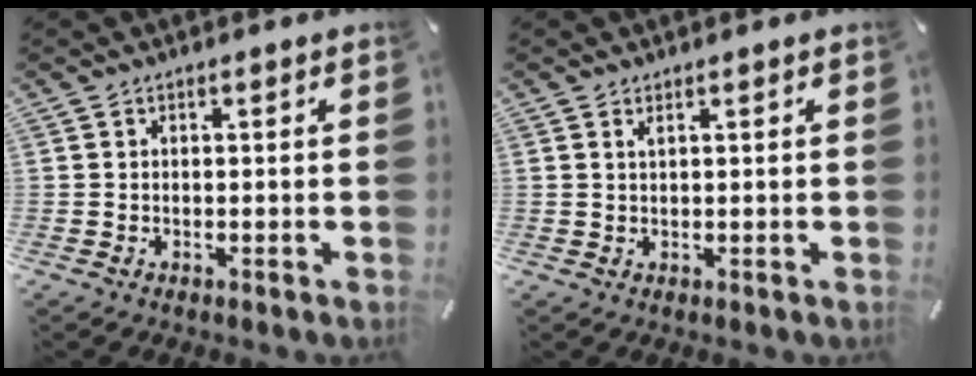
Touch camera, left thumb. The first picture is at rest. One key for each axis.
{"total": 0.9, "fx": 0.7, "fy": 0.0, "fz": 0.6, "tx": -0.010, "ty": 0.000, "tz": 0.012}